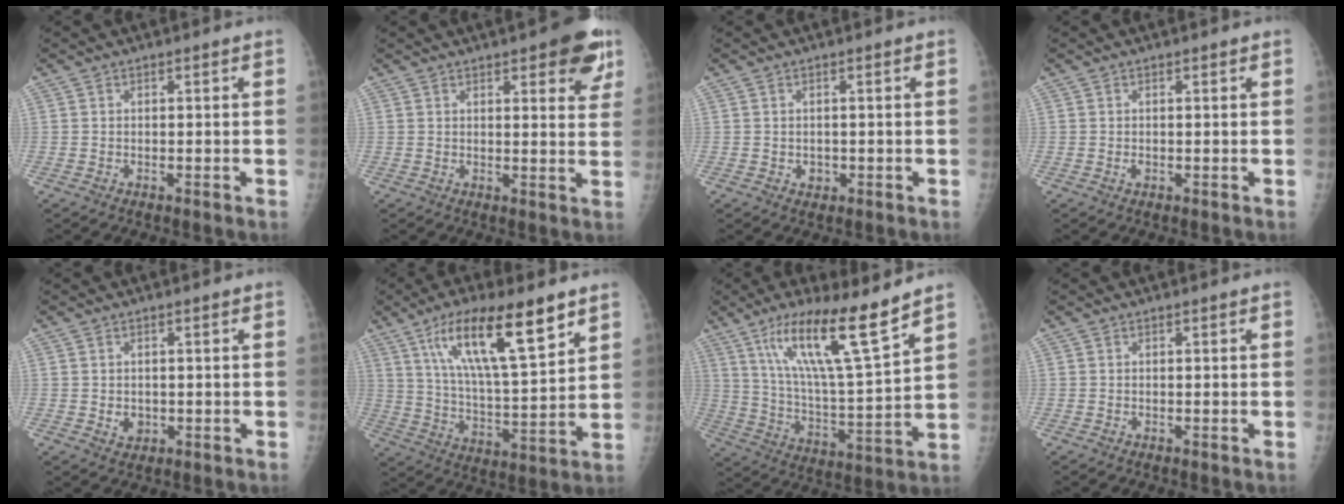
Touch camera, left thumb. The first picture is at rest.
{"total": 9.3, "force": [5.2, 3.2, 7.1], "torque": [-0.054, -0.018, 0.057]}
{"total": 1.4, "force": [-0.2, 1.2, 0.6], "torque": [-0.005, 0.001, 0.002]}
{"total": 0.7, "force": [0.0, 0.5, 0.5], "torque": [-0.007, -0.001, 0.002]}
{"total": 2.2, "force": [-0.2, 1.9, 1.1], "torque": [-0.010, -0.001, 0.006]}
{"total": 18.7, "force": [10.4, 4.9, 14.7], "torque": [-0.232, -0.041, 0.188]}
{"total": 17.9, "force": [11.5, 2.2, 13.5], "torque": [-0.221, -0.065, 0.209]}
{"total": 0.0}